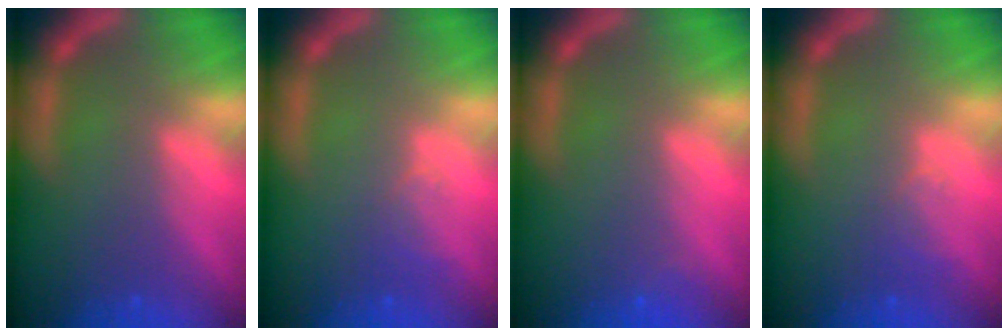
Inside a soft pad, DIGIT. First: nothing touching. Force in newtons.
{"total": 1.5}
{"total": 0.9}
{"total": 1.5}